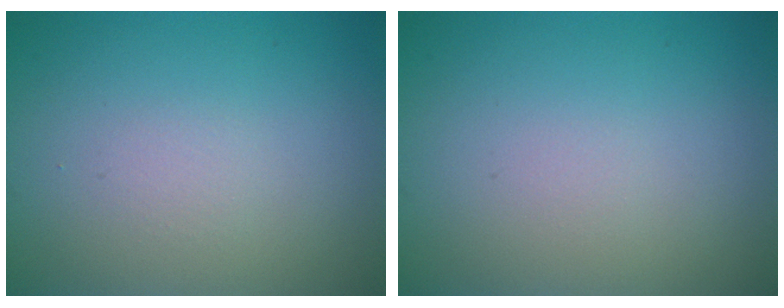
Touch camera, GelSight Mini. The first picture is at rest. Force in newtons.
{"total": 0.0}